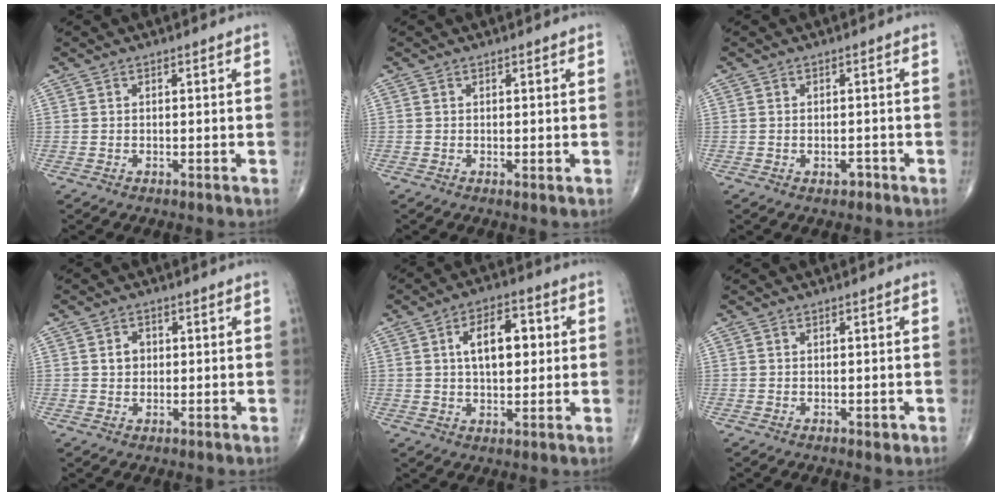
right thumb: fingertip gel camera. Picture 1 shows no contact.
{"total": 0.7, "force": [0.0, 0.2, 0.6], "torque": [-0.014, -0.004, 0.000]}
{"total": 1.5, "force": [-0.8, 1.0, 0.9], "torque": [-0.011, 0.007, -0.010]}
{"total": 2.7, "force": [0.4, 2.3, 1.3], "torque": [-0.009, 0.003, 0.006]}
{"total": 10.1, "force": [1.9, 5.5, 8.3], "torque": [-0.109, 0.008, 0.030]}
{"total": 1.0, "force": [-0.3, 0.7, 0.6], "torque": [-0.003, 0.000, -0.003]}